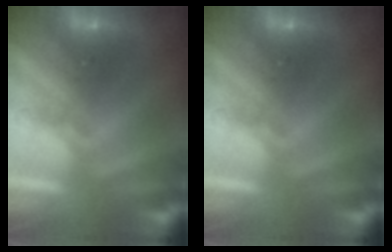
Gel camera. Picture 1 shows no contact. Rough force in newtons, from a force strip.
{"total": 0.0}